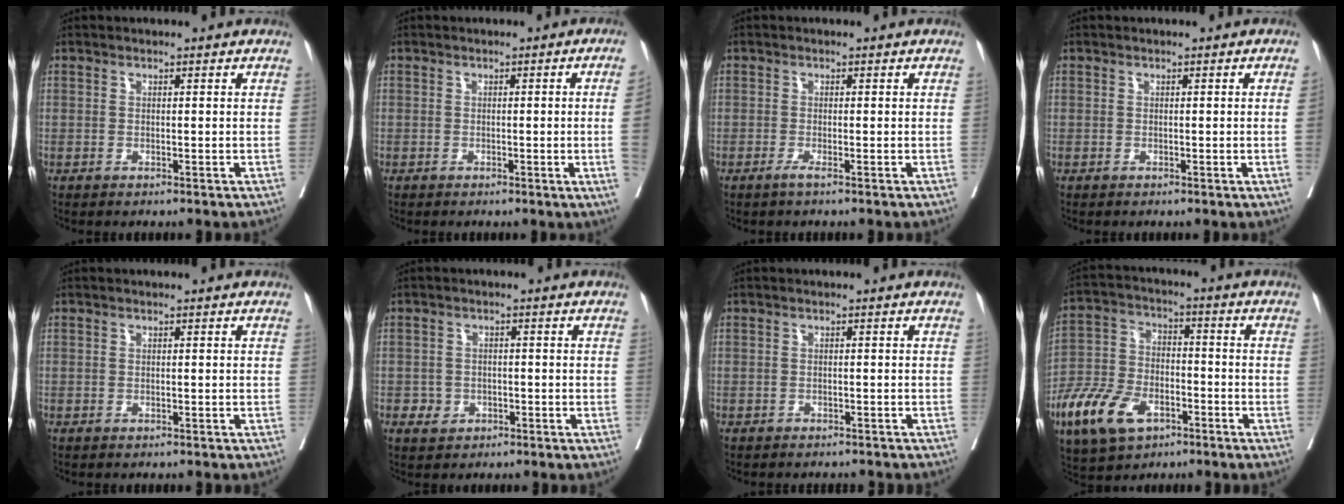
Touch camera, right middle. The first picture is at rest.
{"total": 5.1, "force": [-0.5, -1.7, 4.7], "torque": [-0.065, -0.012, -0.003]}
{"total": 0.9, "force": [-0.6, -0.2, 0.7], "torque": [-0.009, -0.006, -0.017]}
{"total": 1.4, "force": [-0.1, -0.6, 1.2], "torque": [-0.015, -0.002, 0.000]}
{"total": 0.0}
{"total": 2.7, "force": [-1.1, 2.3, 0.7], "torque": [-0.005, 0.006, -0.012]}
{"total": 3.4, "force": [-3.1, 1.3, 0.6], "torque": [-0.004, -0.004, -0.043]}
{"total": 12.8, "force": [-6.7, 7.2, 8.2], "torque": [-0.177, -0.003, -0.125]}